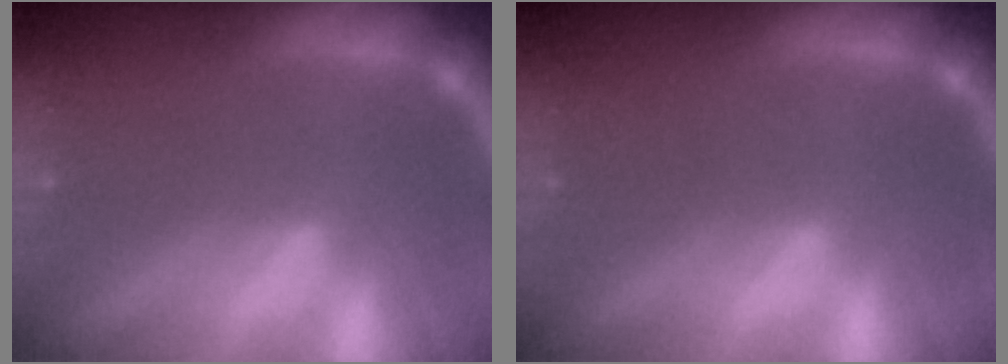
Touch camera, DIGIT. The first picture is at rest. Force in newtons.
{"total": 0.0}